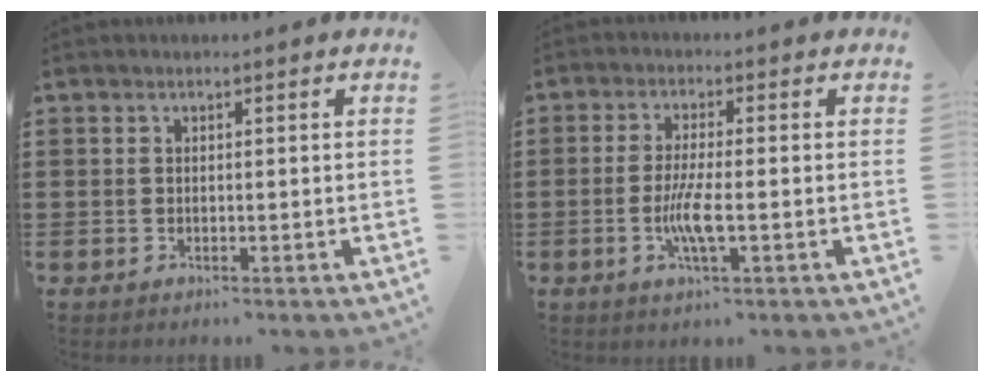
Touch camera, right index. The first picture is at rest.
{"total": 5.2, "force": [-1.5, 0.7, 4.9], "torque": [-0.104, -0.011, -0.032]}